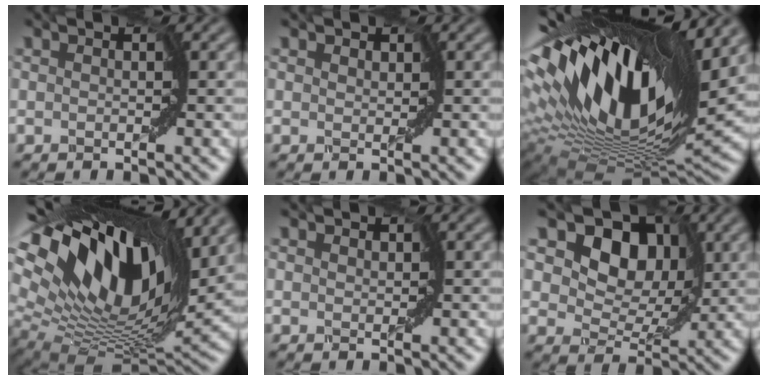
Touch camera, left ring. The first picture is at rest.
{"total": 1.2, "force": [0.6, 0.9, 0.5], "torque": [-0.004, 0.004, 0.001]}
{"total": 18.2, "force": [7.8, 6.9, 15.0], "torque": [-0.287, 0.027, 0.126]}
{"total": 17.2, "force": [9.1, 7.5, 12.4], "torque": [-0.240, 0.028, 0.161]}
{"total": 0.9, "force": [0.4, 0.7, 0.3], "torque": [-0.003, 0.001, 0.001]}
{"total": 11.0, "force": [5.4, 7.3, 6.3], "torque": [-0.086, 0.024, 0.069]}